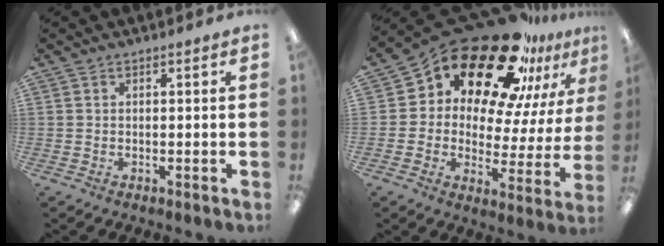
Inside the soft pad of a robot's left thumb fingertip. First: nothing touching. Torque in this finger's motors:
{"motor_torque": [0.22, 1.53, 1.68, -1.09, 0.14]}